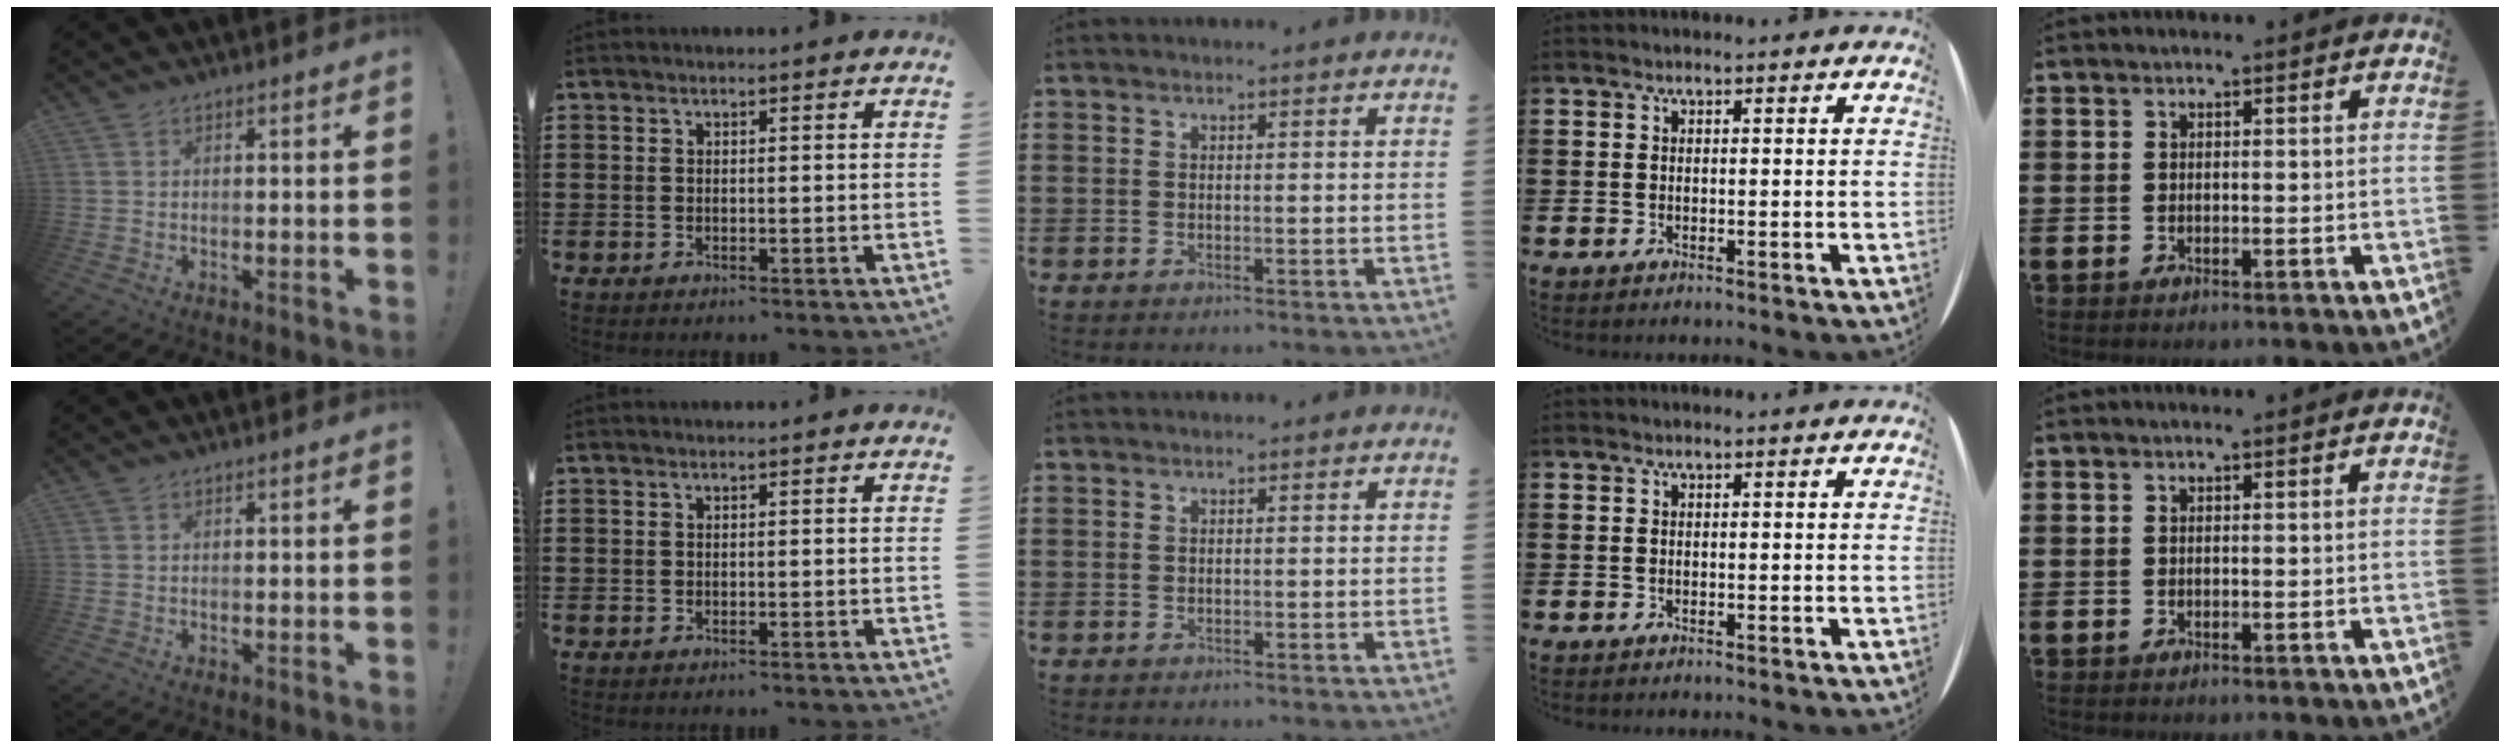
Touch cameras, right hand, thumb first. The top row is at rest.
{}